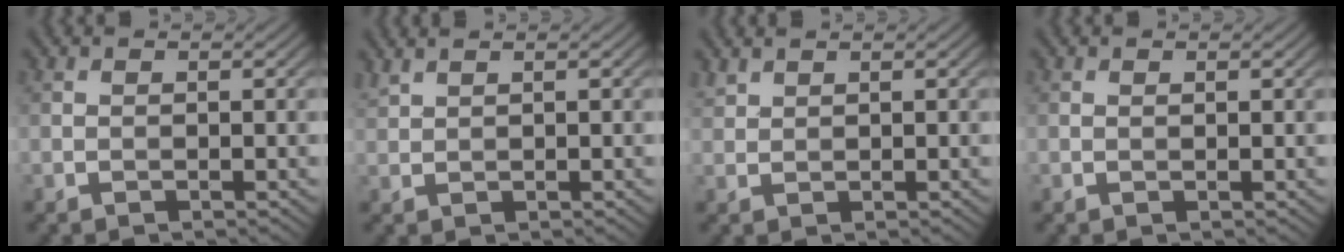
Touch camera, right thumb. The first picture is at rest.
{"total": 1.5, "force": [1.4, 0.2, 0.6], "torque": [-0.021, 0.005, 0.034]}
{"total": 1.4, "force": [1.3, 0.4, 0.4], "torque": [-0.015, 0.004, 0.033]}
{"total": 0.0}